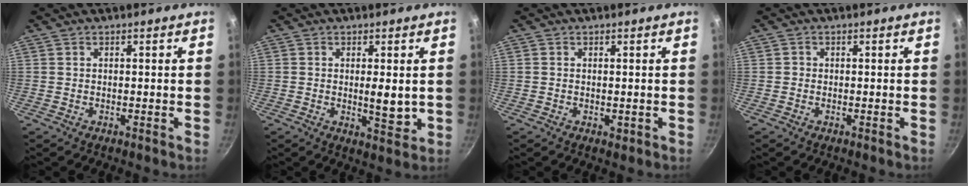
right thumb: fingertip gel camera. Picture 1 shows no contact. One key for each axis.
{"total": 4.8, "fx": 0.2, "fy": 1.7, "fz": 4.5, "tx": -0.066, "ty": -0.014, "tz": 0.007}
{"total": 1.0, "fx": -0.1, "fy": 0.5, "fz": 0.8, "tx": -0.011, "ty": -0.003, "tz": -0.001}
{"total": 0.5, "fx": -0.2, "fy": 0.5, "fz": 0.0, "tx": 0.001, "ty": 0.002, "tz": -0.005}